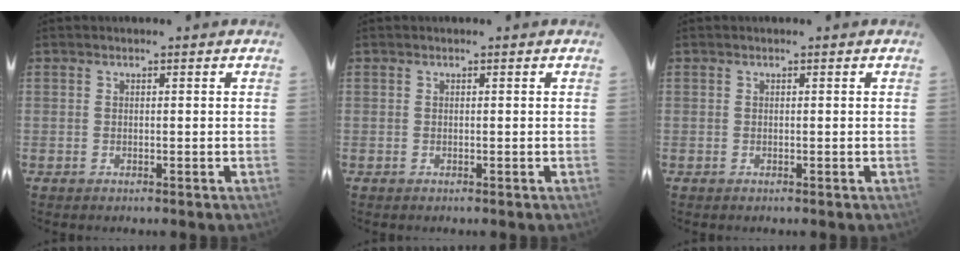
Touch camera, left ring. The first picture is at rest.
{"total": 0.0}
{"total": 0.0}